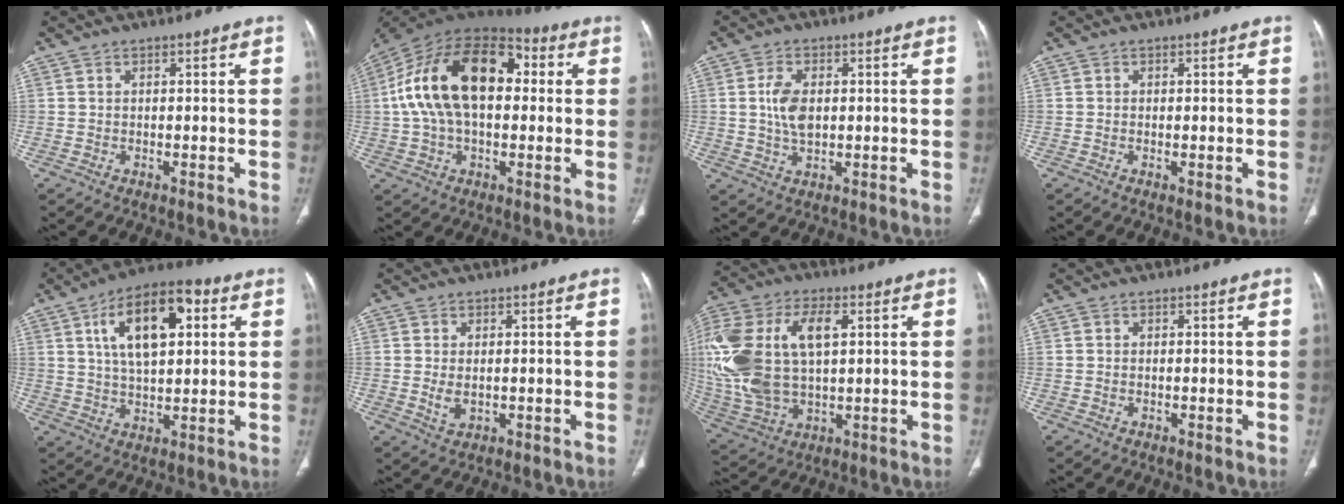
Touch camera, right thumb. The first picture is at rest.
{"total": 22.4, "force": [3.0, 13.1, 18.0], "torque": [-0.317, 0.040, 0.041]}
{"total": 6.1, "force": [0.6, 3.5, 4.9], "torque": [-0.098, -0.003, 0.012]}
{"total": 0.6, "force": [-0.1, 0.2, 0.6], "torque": [-0.016, -0.004, -0.003]}
{"total": 15.4, "force": [5.0, 7.2, 12.7], "torque": [-0.198, 0.004, 0.079]}
{"total": 2.8, "force": [0.0, 1.8, 2.2], "torque": [-0.042, -0.007, 0.006]}
{"total": 24.5, "force": [4.1, 13.6, 19.9], "torque": [-0.457, 0.005, 0.079]}
{"total": 0.0}